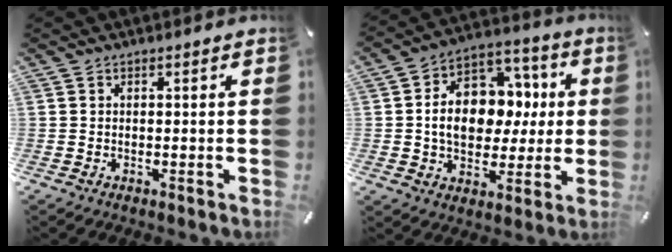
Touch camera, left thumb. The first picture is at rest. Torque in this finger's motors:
{"motor_torque": [1.81, 2.52, 1.19, -0.86, 0.43]}